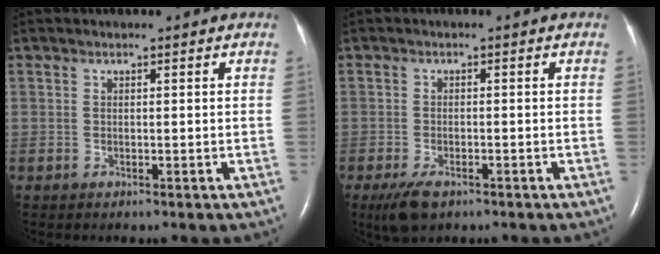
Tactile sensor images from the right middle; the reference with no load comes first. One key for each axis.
{"total": 4.1, "fx": -2.7, "fy": 1.7, "fz": 2.7, "tx": -0.059, "ty": -0.009, "tz": -0.043}